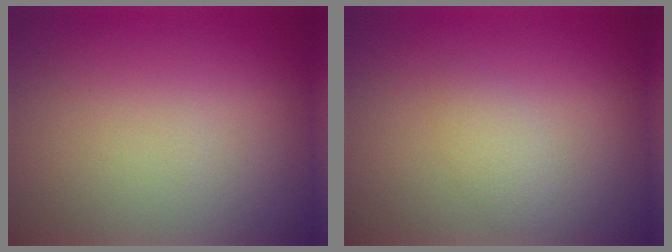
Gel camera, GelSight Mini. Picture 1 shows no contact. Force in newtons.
{"total": 1.5, "press": 1.5, "slide": 0.0}